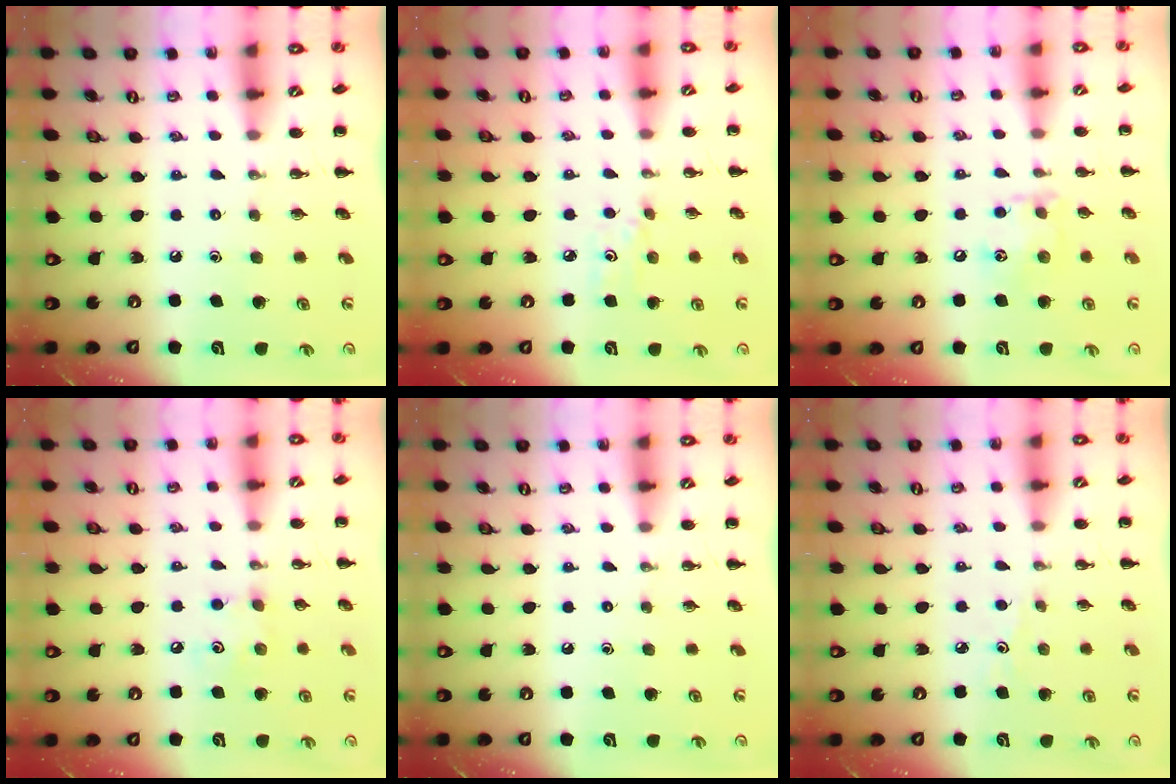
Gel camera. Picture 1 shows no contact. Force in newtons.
{"total": 3.0, "press": 2.8, "slide": 1.1}
{"total": 8.6, "press": 8.6, "slide": 0.8}
{"total": 4.8, "press": 4.7, "slide": 1.0}
{"total": 0.0}
{"total": 2.2, "press": 2.0, "slide": 0.9}